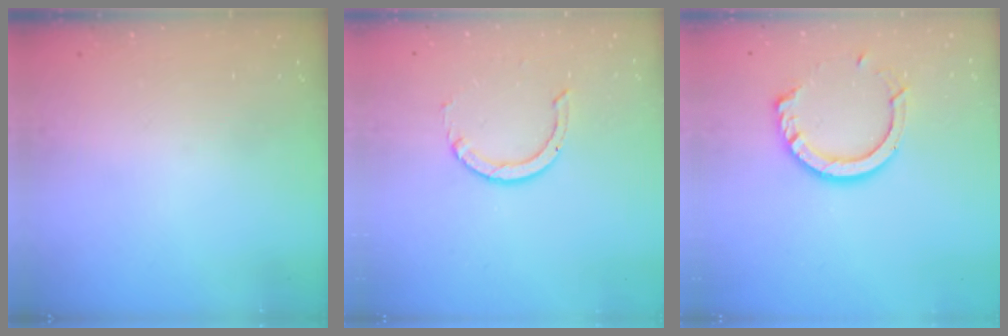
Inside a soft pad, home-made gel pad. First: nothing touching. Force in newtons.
{"total": 3.0, "press": 3.0, "slide": 0.3}
{"total": 11.2, "press": 11.2, "slide": 1.0}